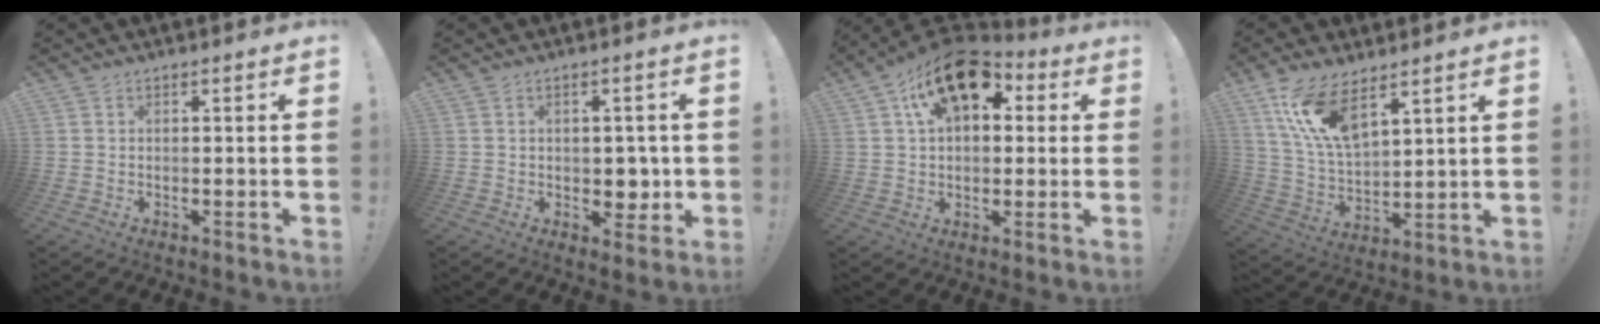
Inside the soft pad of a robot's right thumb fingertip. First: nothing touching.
{"total": 4.9, "force": [0.2, 4.2, 2.5], "torque": [-0.019, -0.003, 0.003]}
{"total": 16.2, "force": [8.5, 9.7, 9.9], "torque": [-0.145, -0.044, 0.151]}
{"total": 13.5, "force": [9.0, 5.2, 8.6], "torque": [-0.179, -0.045, 0.168]}